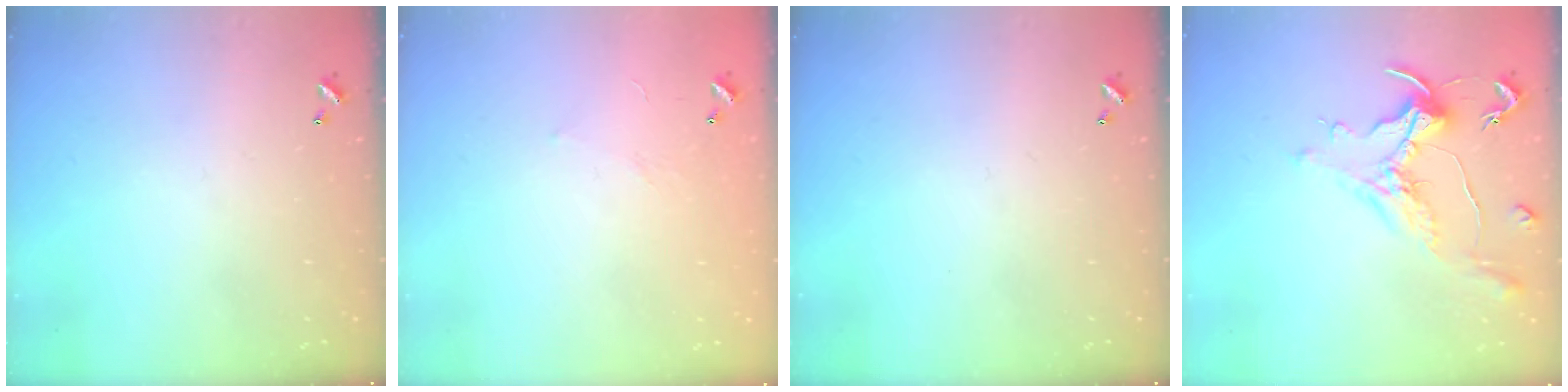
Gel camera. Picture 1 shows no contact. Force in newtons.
{"total": 5.8, "press": 5.8, "slide": 0.9}
{"total": 0.0}
{"total": 1.2, "press": 1.0, "slide": 0.5}